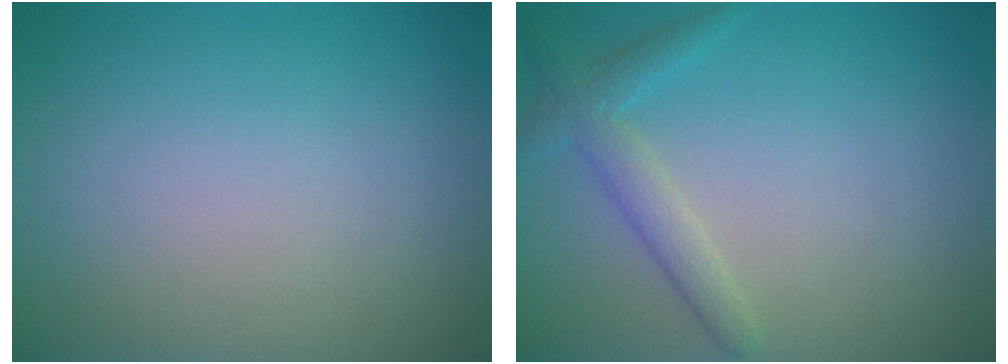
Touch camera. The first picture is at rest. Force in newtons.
{"total": 2.5, "press": 2.5, "slide": 0.1}